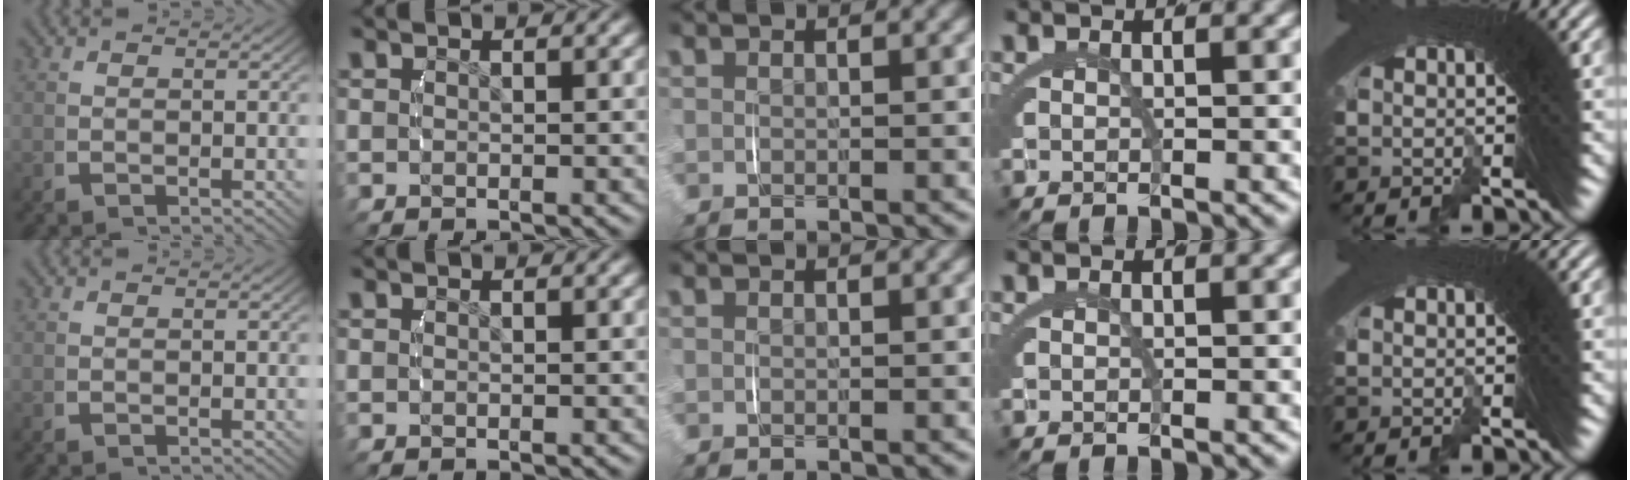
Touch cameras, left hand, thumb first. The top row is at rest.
{}